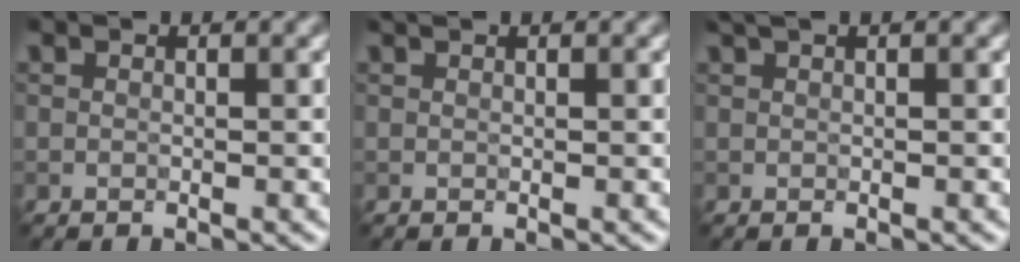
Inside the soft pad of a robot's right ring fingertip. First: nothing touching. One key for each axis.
{"total": 1.1, "fx": 0.9, "fy": 0.4, "fz": 0.5, "tx": 0.001, "ty": -0.001, "tz": 0.004}
{"total": 2.7, "fx": 1.7, "fy": 1.1, "fz": 1.8, "tx": -0.008, "ty": 0.012, "tz": 0.008}